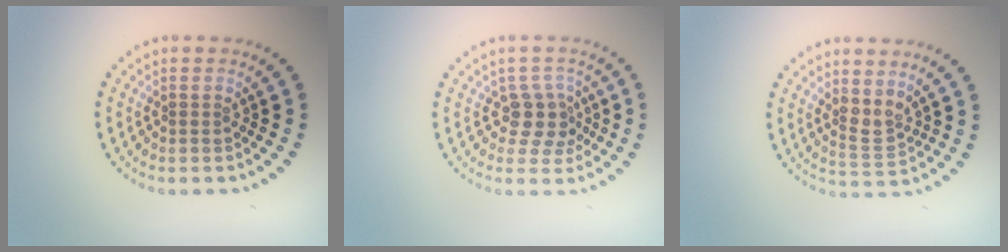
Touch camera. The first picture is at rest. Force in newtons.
{"total": 3.0, "press": 2.5, "slide": 1.6}
{"total": 1.9, "press": 1.5, "slide": 1.2}